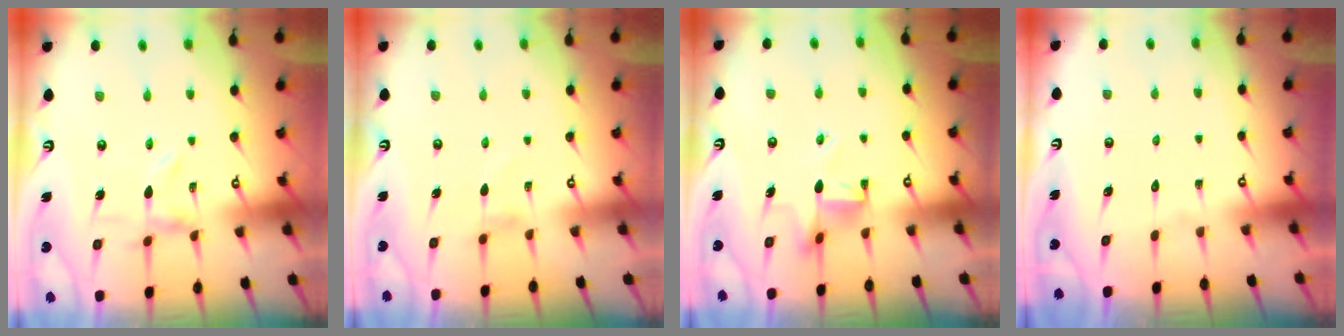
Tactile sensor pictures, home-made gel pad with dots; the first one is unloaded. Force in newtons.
{"total": 1.1, "press": 1.0, "slide": 0.4}
{"total": 7.2, "press": 7.2, "slide": 0.6}
{"total": 1.7, "press": 1.7, "slide": 0.2}